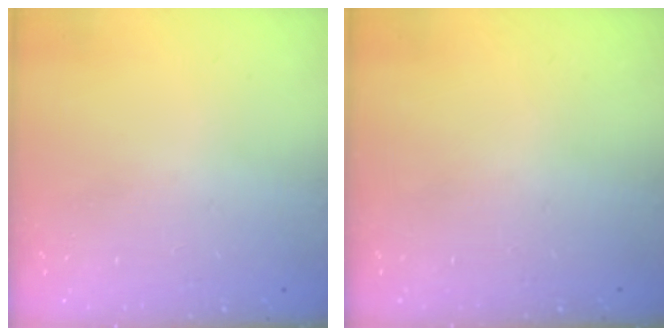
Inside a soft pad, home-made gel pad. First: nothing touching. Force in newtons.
{"total": 0.0}